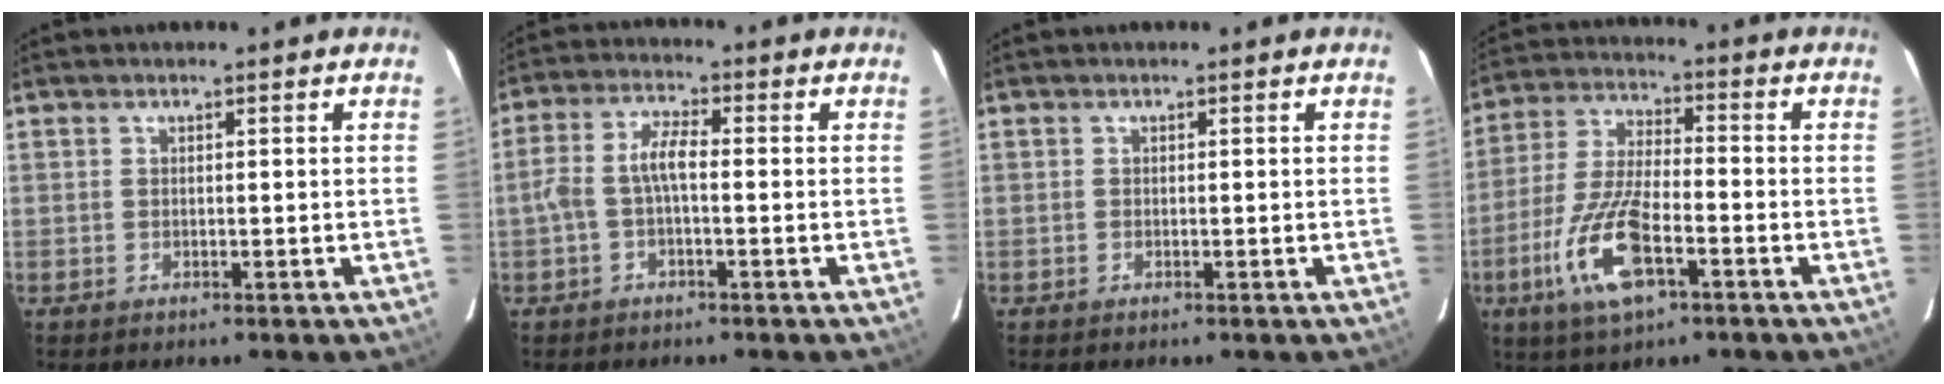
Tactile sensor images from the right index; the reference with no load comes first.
{"total": 5.0, "force": [-1.2, 1.7, 4.5], "torque": [-0.101, 0.018, -0.025]}
{"total": 0.0}
{"total": 13.7, "force": [-6.2, 4.5, 11.4], "torque": [-0.248, -0.011, -0.118]}